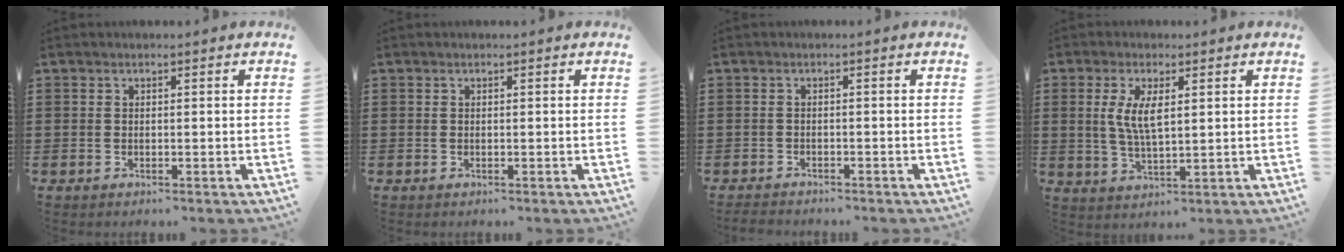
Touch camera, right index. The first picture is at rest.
{"total": 0.0}
{"total": 1.3, "force": [-1.3, 0.1, -0.1], "torque": [-0.002, 0.003, -0.027]}
{"total": 5.4, "force": [1.2, 1.9, 4.9], "torque": [-0.100, 0.005, 0.020]}